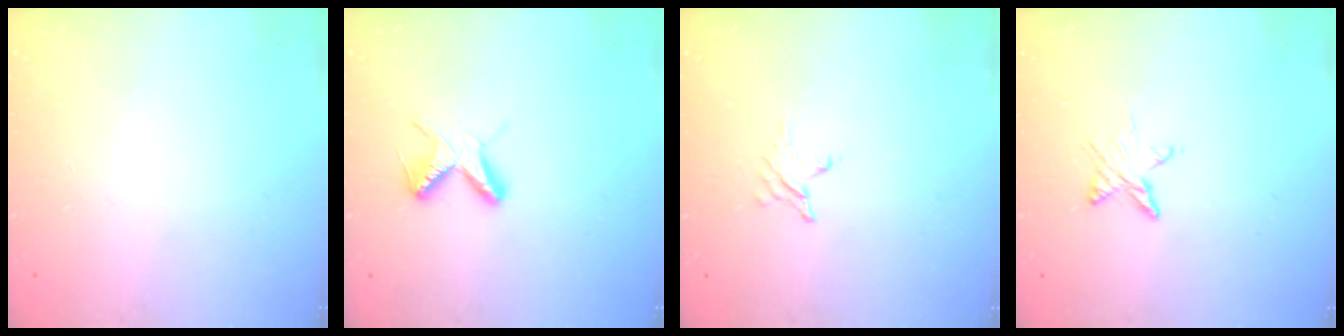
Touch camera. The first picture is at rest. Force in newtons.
{"total": 6.3, "press": 6.3, "slide": 0.6}
{"total": 2.5, "press": 2.5, "slide": 0.3}
{"total": 3.9, "press": 3.9, "slide": 0.5}